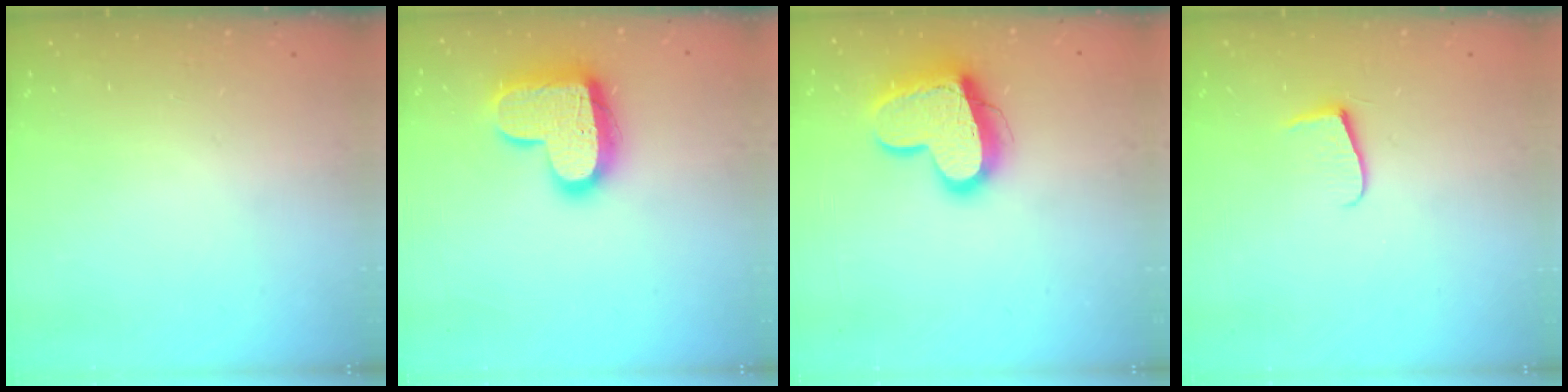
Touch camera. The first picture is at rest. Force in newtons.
{"total": 17.2, "press": 17.1, "slide": 1.3}
{"total": 16.5, "press": 16.4, "slide": 1.5}
{"total": 6.8, "press": 6.8, "slide": 0.6}